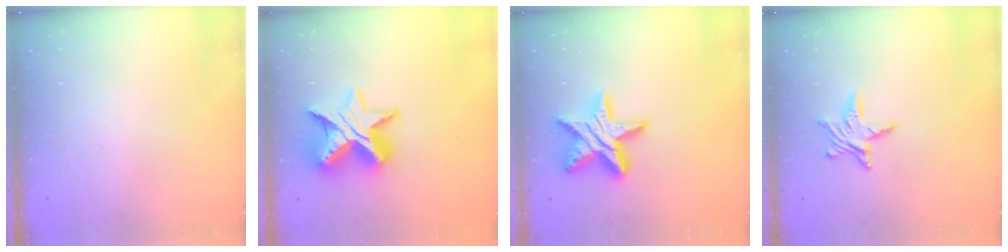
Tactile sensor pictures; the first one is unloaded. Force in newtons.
{"total": 15.0, "press": 15.0, "slide": 1.2}
{"total": 16.3, "press": 16.3, "slide": 0.9}
{"total": 6.7, "press": 6.7, "slide": 0.3}